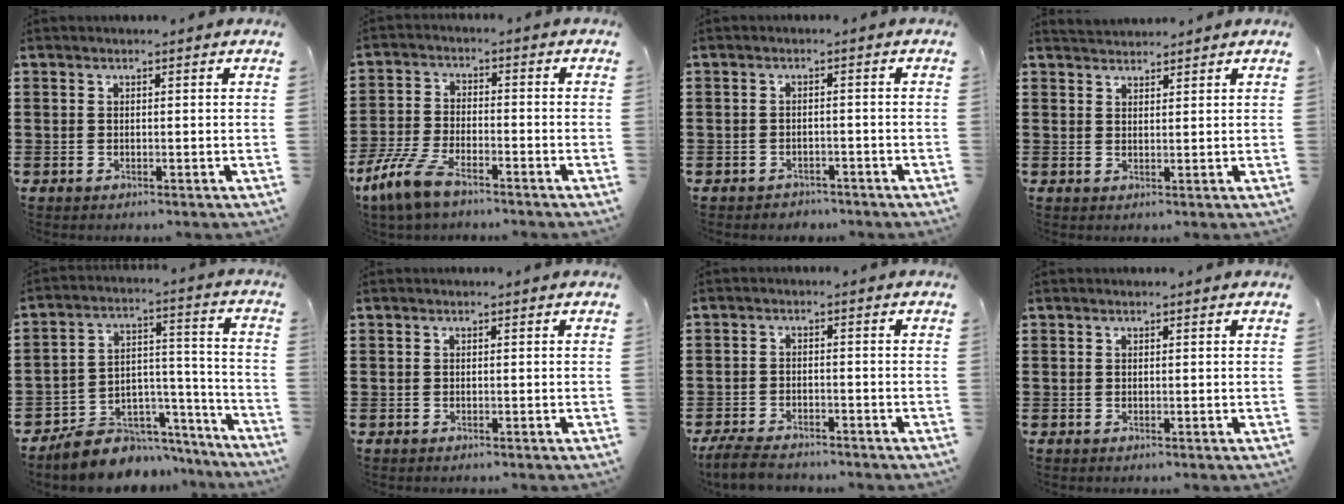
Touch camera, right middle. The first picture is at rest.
{"total": 7.5, "force": [-5.6, 2.2, 4.4], "torque": [-0.117, -0.006, -0.114]}
{"total": 1.7, "force": [-1.6, 0.5, -0.2], "torque": [-0.003, 0.002, -0.037]}
{"total": 2.2, "force": [2.2, 0.3, -0.2], "torque": [-0.004, -0.001, 0.044]}
{"total": 7.3, "force": [-6.5, 3.4, 0.2], "torque": [-0.008, 0.018, -0.120]}
{"total": 0.0}
{"total": 4.3, "force": [-4.0, 0.8, 1.3], "torque": [-0.035, -0.001, -0.083]}
{"total": 0.0}